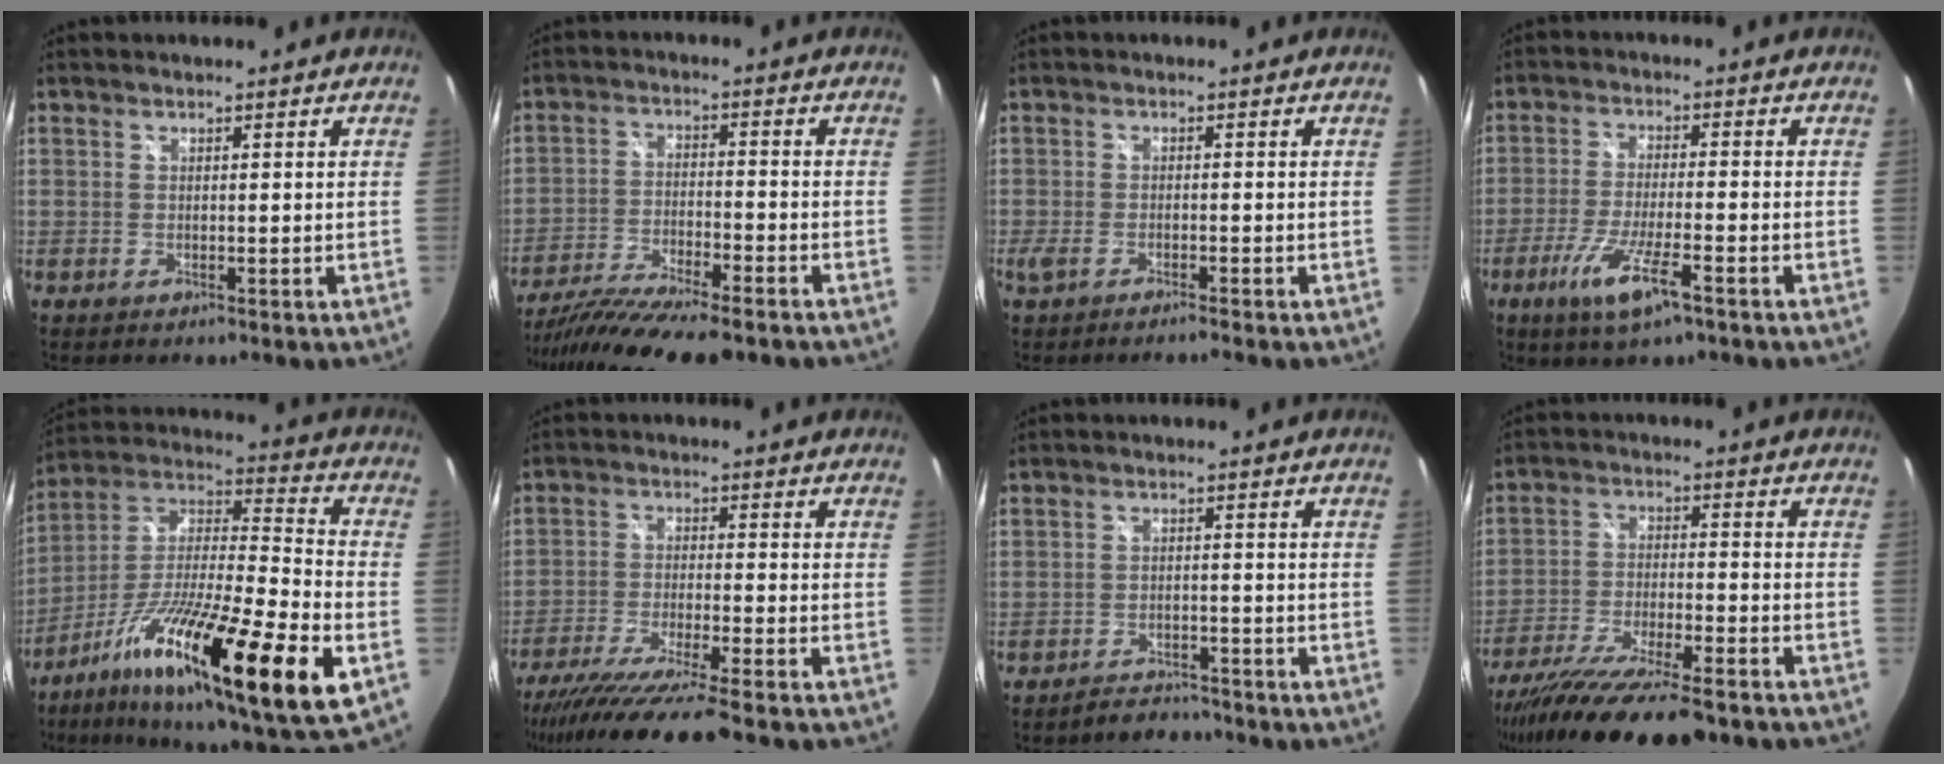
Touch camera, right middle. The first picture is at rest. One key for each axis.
{"total": 15.5, "fx": -12.8, "fy": 1.9, "fz": 8.5, "tx": -0.173, "ty": -0.045, "tz": -0.220}
{"total": 2.8, "fx": -2.2, "fy": 0.3, "fz": 1.7, "tx": -0.046, "ty": -0.006, "tz": -0.046}
{"total": 9.1, "fx": -5.1, "fy": 1.2, "fz": 7.4, "tx": -0.157, "ty": -0.018, "tz": -0.092}
{"total": 27.7, "fx": -11.9, "fy": 4.0, "fz": 24.7, "tx": -0.410, "ty": -0.044, "tz": -0.215}
{"total": 15.6, "fx": -13.1, "fy": -0.5, "fz": 8.4, "tx": -0.164, "ty": -0.043, "tz": -0.221}
{"total": 4.9, "fx": -4.6, "fy": 1.7, "fz": 0.7, "tx": -0.026, "ty": 0.006, "tz": -0.068}
{"total": 19.2, "fx": -15.5, "fy": 3.3, "fz": 10.8, "tx": -0.211, "ty": -0.053, "tz": -0.257}